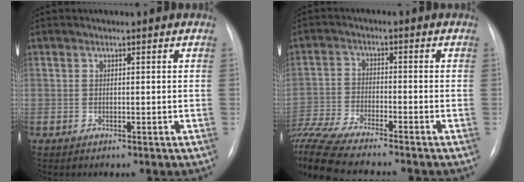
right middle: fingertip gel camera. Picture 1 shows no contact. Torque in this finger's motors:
{"motor_torque": [1.06, -1.07, 0.98, 0.21]}